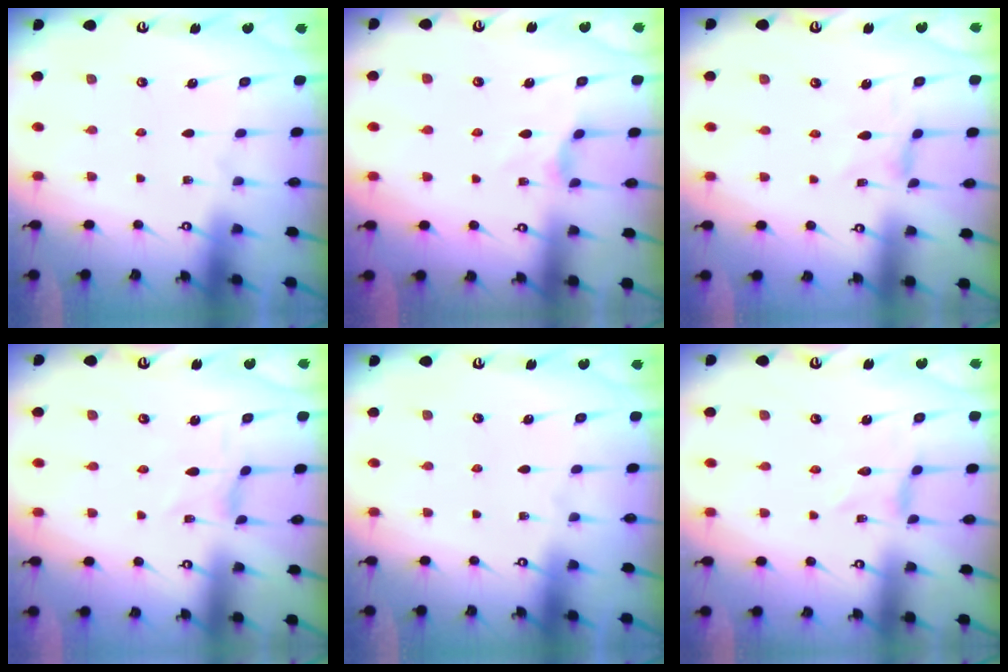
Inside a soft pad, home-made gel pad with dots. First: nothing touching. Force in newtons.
{"total": 3.0, "press": 3.0, "slide": 0.3}
{"total": 0.5, "press": 0.5, "slide": 0.3}
{"total": 0.0}
{"total": 0.0}
{"total": 0.0}